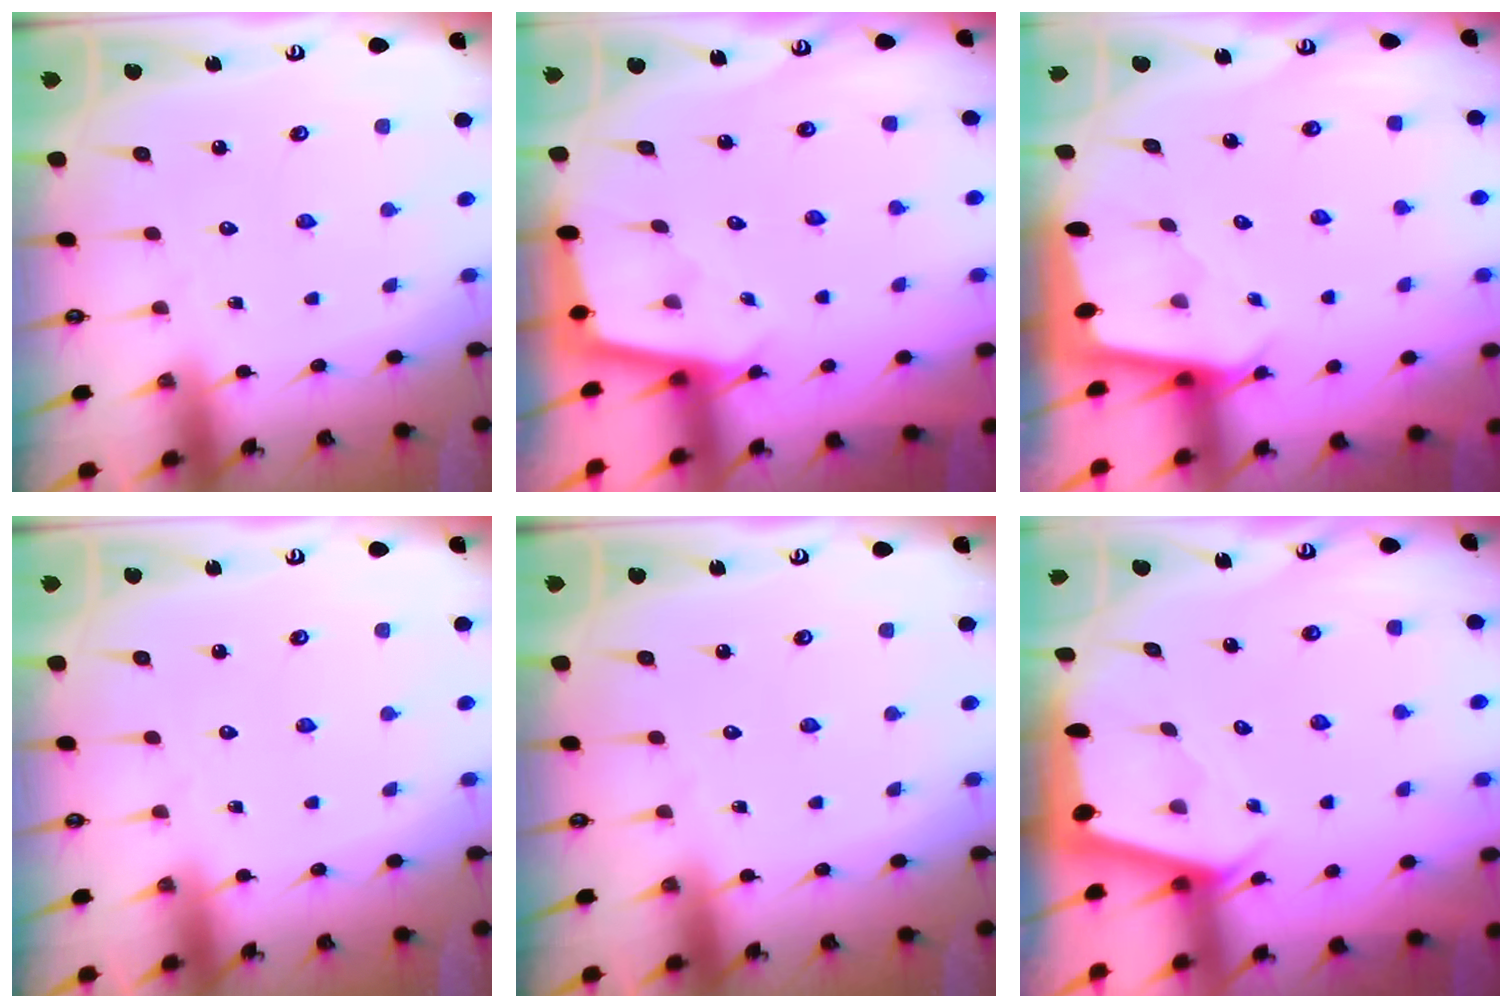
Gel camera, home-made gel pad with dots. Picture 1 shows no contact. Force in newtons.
{"total": 2.3, "press": 2.3, "slide": 0.1}
{"total": 2.5, "press": 2.5, "slide": 0.1}
{"total": 0.0}
{"total": 0.0}
{"total": 2.4, "press": 2.4, "slide": 0.3}